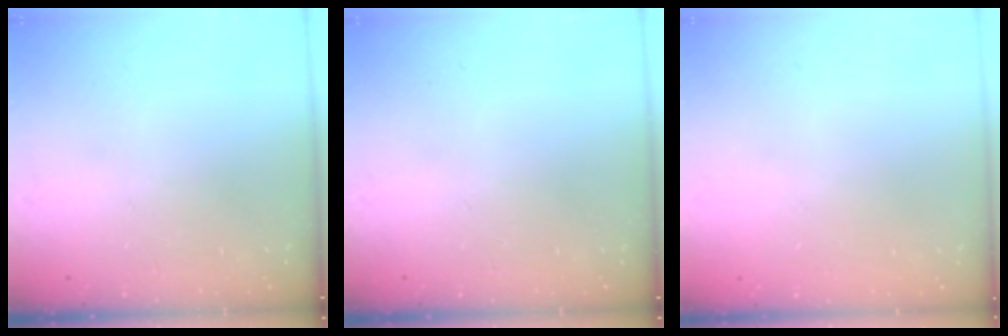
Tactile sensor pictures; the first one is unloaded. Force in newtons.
{"total": 0.0}
{"total": 0.0}